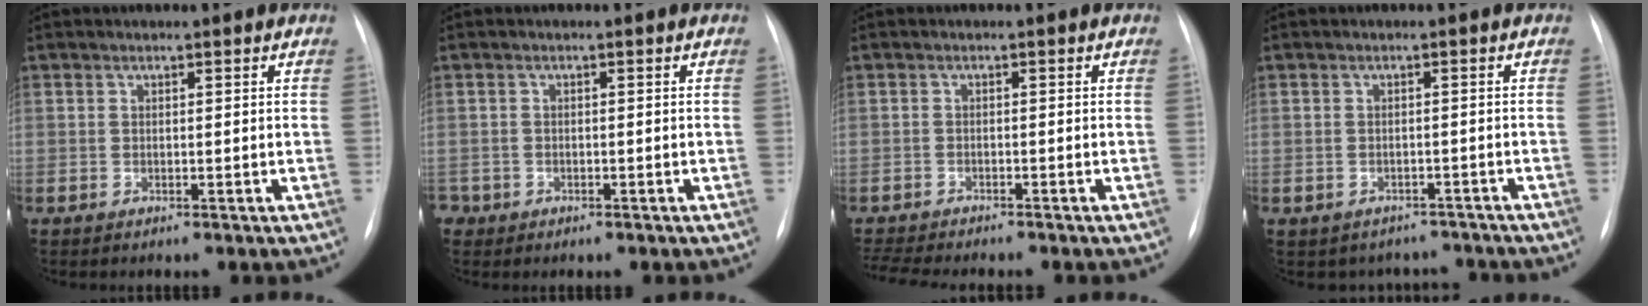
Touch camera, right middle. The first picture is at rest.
{"total": 1.7, "force": [-0.9, 1.5, 0.1], "torque": [0.002, 0.006, -0.014]}
{"total": 7.0, "force": [-6.3, 0.6, 2.8], "torque": [-0.044, -0.009, -0.099]}
{"total": 5.6, "force": [-4.7, 3.0, -0.2], "torque": [0.013, 0.026, -0.053]}